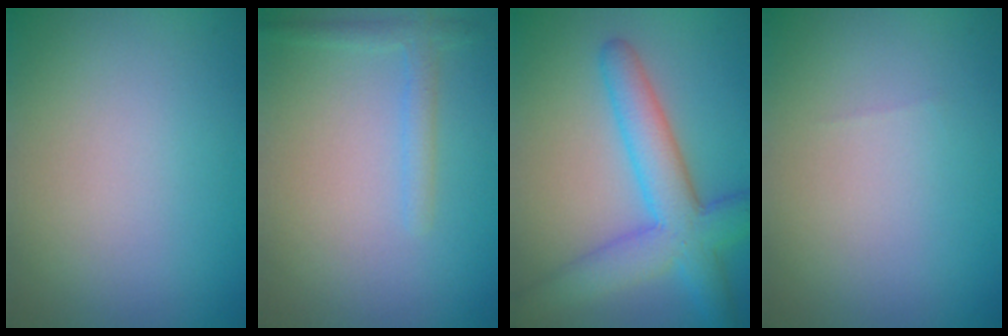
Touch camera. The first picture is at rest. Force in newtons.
{"total": 1.7, "press": 1.7, "slide": 0.1}
{"total": 6.8, "press": 6.8, "slide": 0.2}
{"total": 0.0}